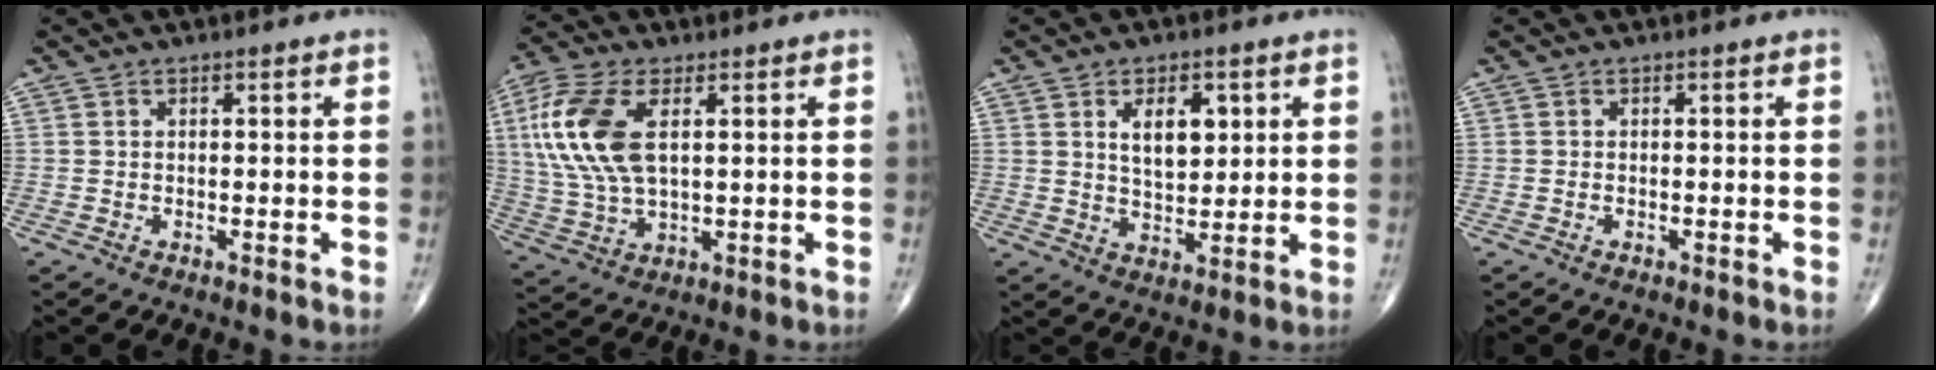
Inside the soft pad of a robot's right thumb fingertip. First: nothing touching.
{"total": 15.2, "force": [3.7, 7.7, 12.6], "torque": [-0.290, 0.001, 0.074]}
{"total": 7.6, "force": [2.5, 4.2, 5.8], "torque": [-0.070, -0.017, 0.048]}
{"total": 0.0}